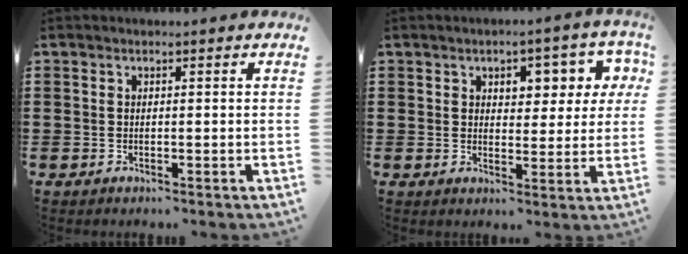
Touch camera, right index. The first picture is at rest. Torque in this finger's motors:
{"motor_torque": [0.93, 0.29, 0.50, 0.05]}